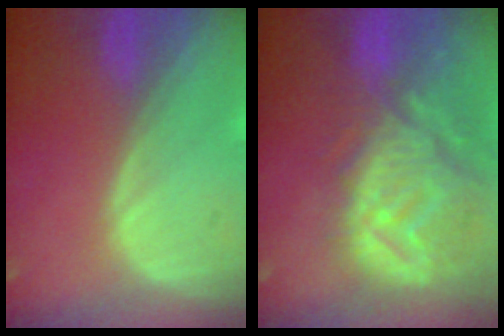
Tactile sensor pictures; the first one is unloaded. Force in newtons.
{"total": 12.7, "press": 11.1, "slide": 6.0}